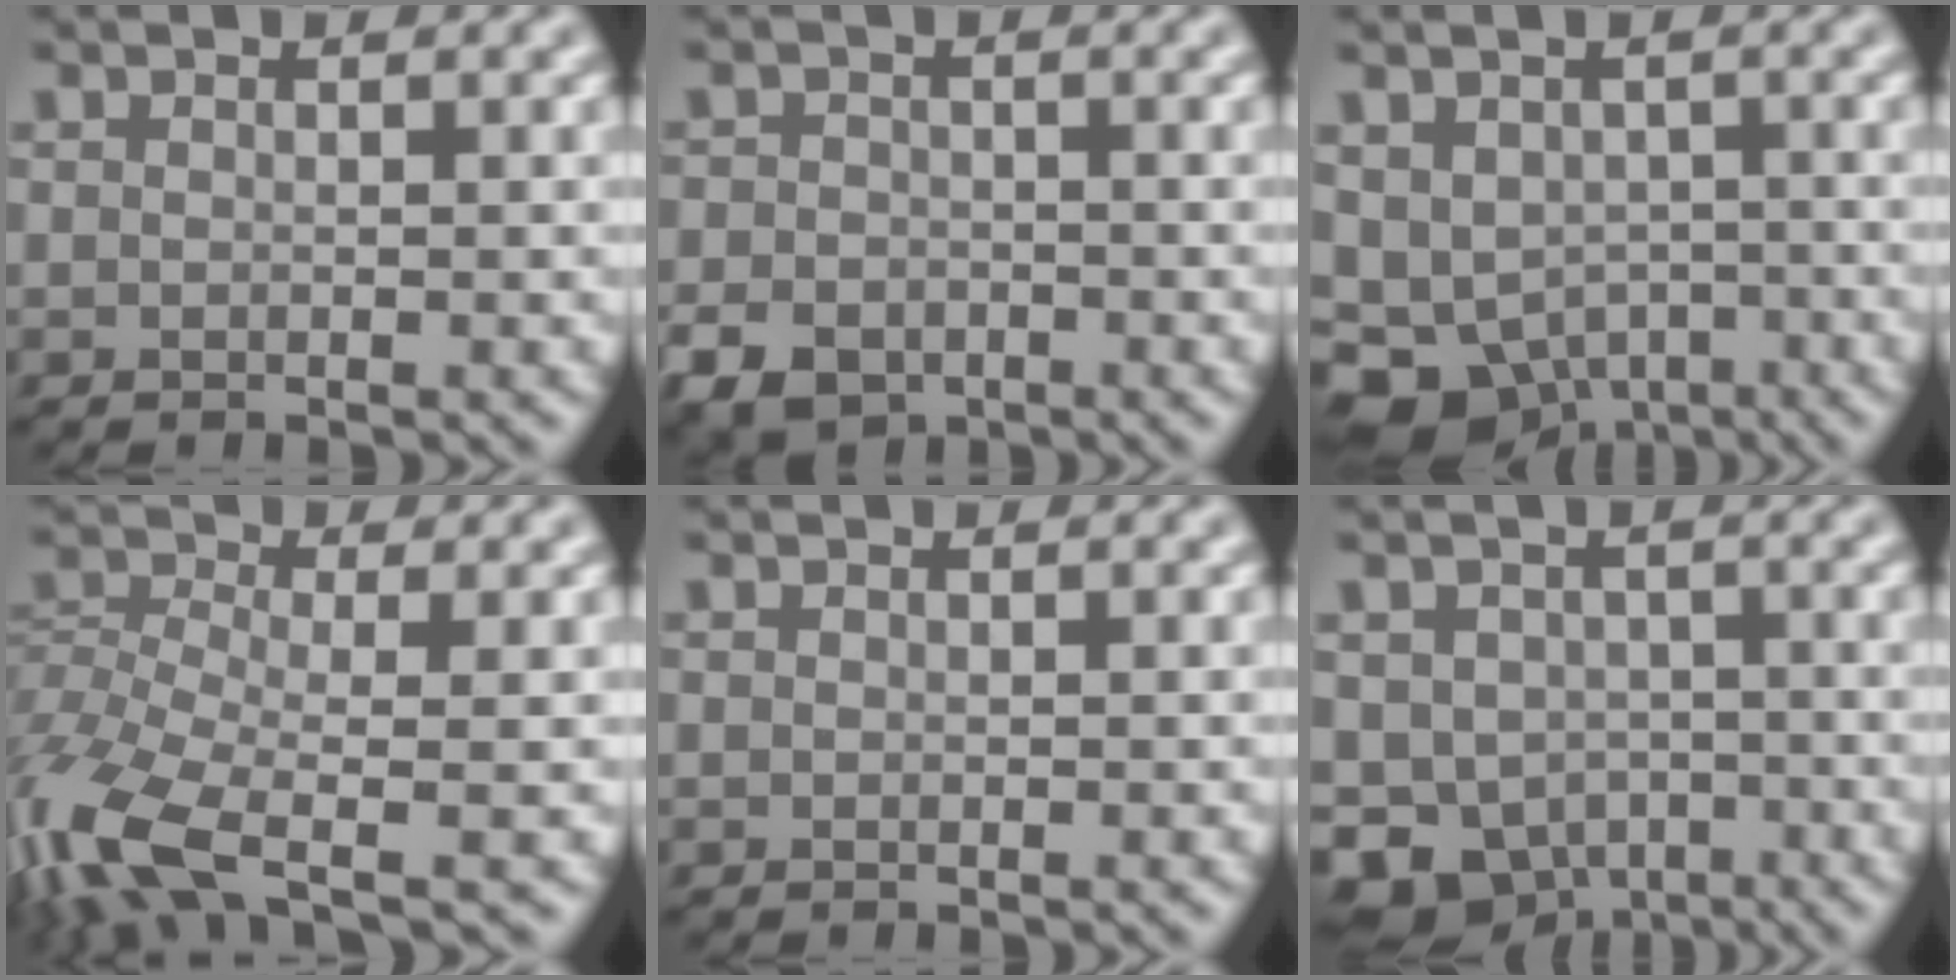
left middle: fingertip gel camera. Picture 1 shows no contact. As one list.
[{"total": 4.1, "force": [-2.2, 2.9, 1.9], "torque": [-0.036, -0.005, -0.047]}, {"total": 8.1, "force": [-3.8, 6.0, 4.0], "torque": [-0.069, -0.031, -0.050]}, {"total": 9.7, "force": [-5.2, 3.7, 7.3], "torque": [-0.168, -0.014, -0.111]}, {"total": 0.0}, {"total": 6.7, "force": [-2.9, 5.2, 3.0], "torque": [-0.052, -0.019, -0.052]}]